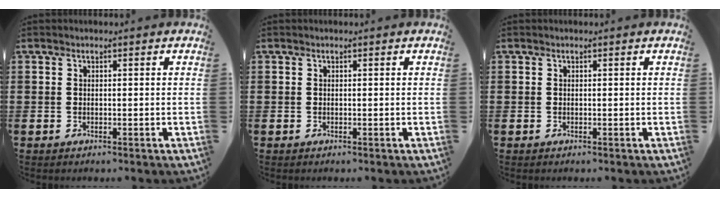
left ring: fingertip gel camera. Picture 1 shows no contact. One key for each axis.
{"total": 0.0}
{"total": 0.0}